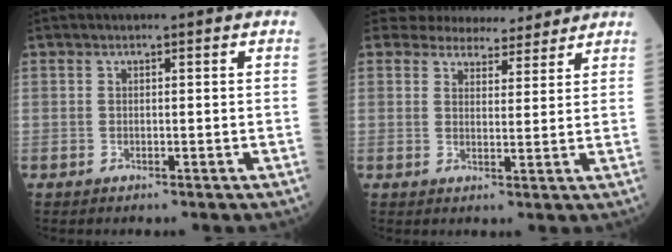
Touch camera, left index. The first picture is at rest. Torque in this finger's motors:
{"motor_torque": [0.77, -0.80, 0.14, 0.00]}